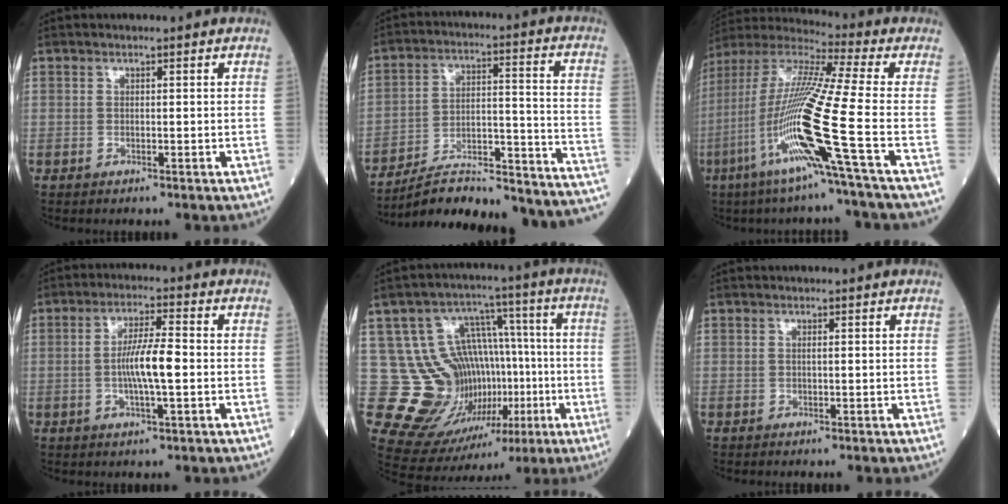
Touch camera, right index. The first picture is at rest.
{"total": 26.5, "force": [-24.4, 3.0, 10.0], "torque": [-0.079, 0.022, -0.340]}
{"total": 19.1, "force": [-6.6, -2.1, 17.8], "torque": [-0.375, -0.028, -0.141]}
{"total": 6.8, "force": [-0.8, 0.6, 6.8], "torque": [-0.129, 0.002, -0.018]}
{"total": 16.4, "force": [-2.8, 12.5, 10.3], "torque": [-0.164, 0.046, -0.016]}
{"total": 0.0}